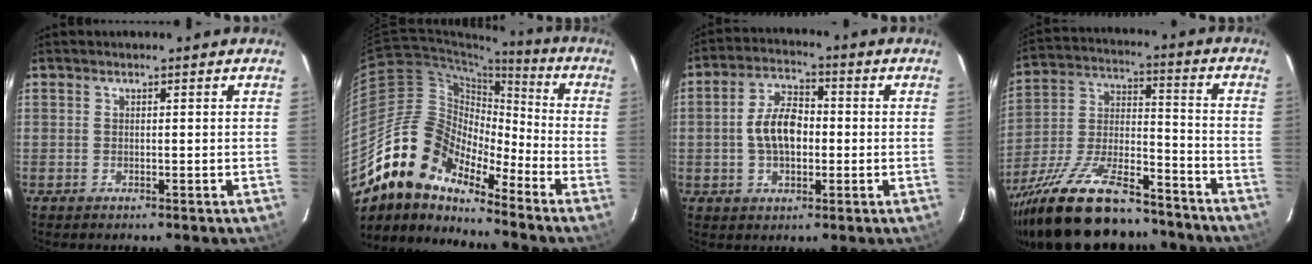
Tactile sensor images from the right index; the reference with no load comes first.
{"total": 16.0, "force": [-13.0, 6.7, 6.7], "torque": [-0.120, 0.012, -0.256]}
{"total": 8.0, "force": [-0.7, 4.5, 6.5], "torque": [-0.128, 0.017, -0.011]}
{"total": 25.9, "force": [-20.0, 8.7, 13.9], "torque": [-0.272, -0.014, -0.317]}